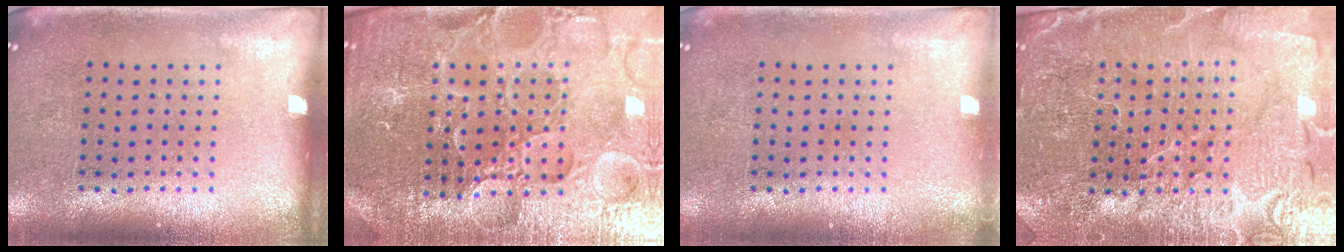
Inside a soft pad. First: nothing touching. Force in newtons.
{"total": 5.8, "press": 5.3, "slide": 2.2}
{"total": 0.6, "press": 0.6, "slide": 0.1}
{"total": 4.2, "press": 4.0, "slide": 1.2}